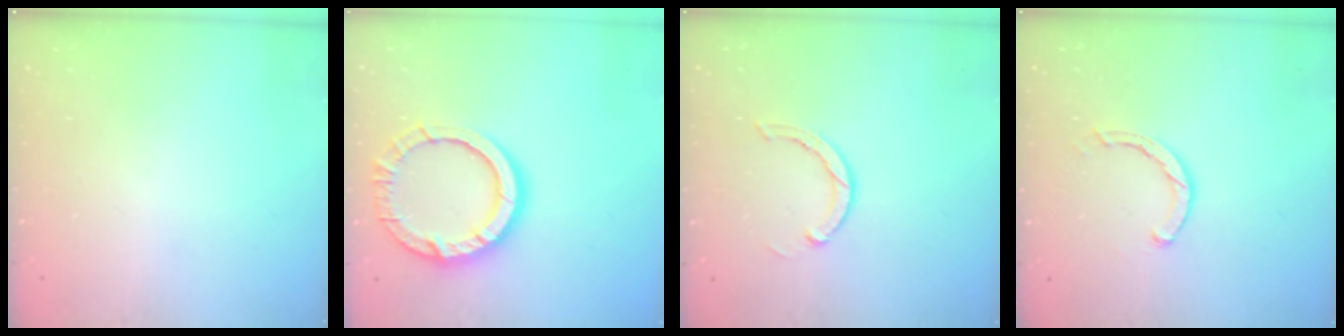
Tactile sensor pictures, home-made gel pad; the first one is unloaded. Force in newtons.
{"total": 13.5, "press": 13.5, "slide": 1.3}
{"total": 3.0, "press": 3.0, "slide": 0.1}
{"total": 2.5, "press": 2.5, "slide": 0.1}